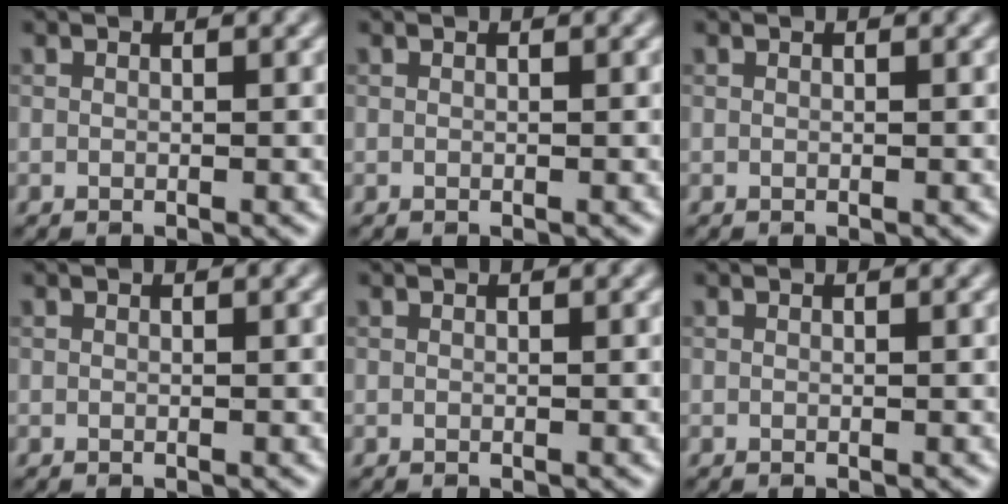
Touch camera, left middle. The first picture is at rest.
{"total": 0.0}
{"total": 0.0}
{"total": 0.0}
{"total": 0.0}
{"total": 0.0}